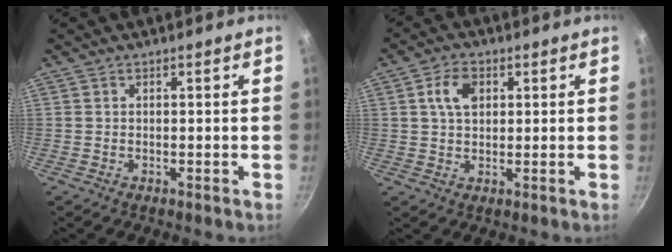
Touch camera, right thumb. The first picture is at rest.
{"total": 5.6, "force": [1.6, 3.7, 3.9], "torque": [-0.056, 0.005, 0.025]}